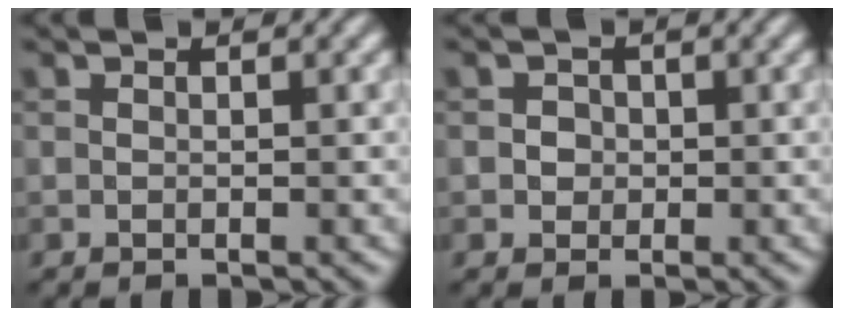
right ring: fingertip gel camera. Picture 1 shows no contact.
{"total": 1.3, "force": [0.1, 1.2, 0.4], "torque": [0.006, 0.002, -0.003]}